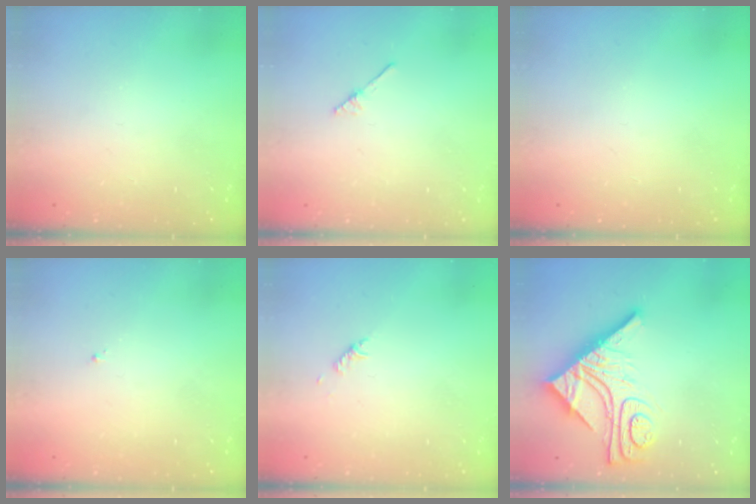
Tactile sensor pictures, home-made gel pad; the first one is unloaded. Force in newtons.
{"total": 1.9, "press": 1.8, "slide": 0.3}
{"total": 0.0}
{"total": 0.8, "press": 0.7, "slide": 0.3}
{"total": 2.8, "press": 2.7, "slide": 0.6}
{"total": 16.8, "press": 16.8, "slide": 1.5}